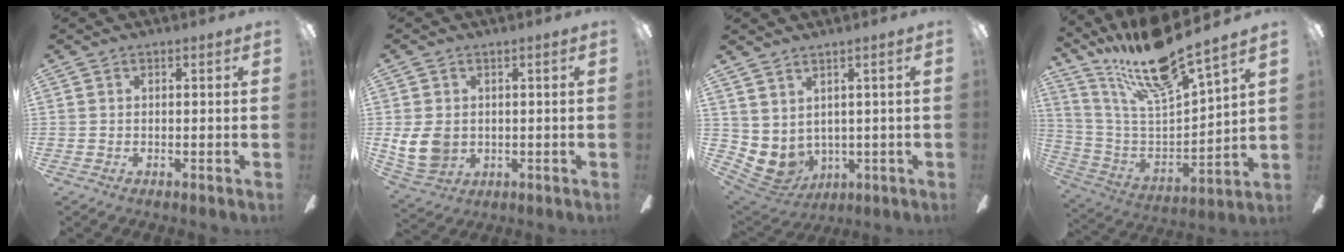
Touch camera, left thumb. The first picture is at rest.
{"total": 7.8, "force": [0.4, 6.3, 4.5], "torque": [-0.108, 0.007, 0.011]}
{"total": 4.4, "force": [2.3, 3.4, 1.4], "torque": [-0.063, -0.029, 0.047]}
{"total": 19.2, "force": [16.0, 2.6, 10.4], "torque": [-0.207, -0.111, 0.268]}